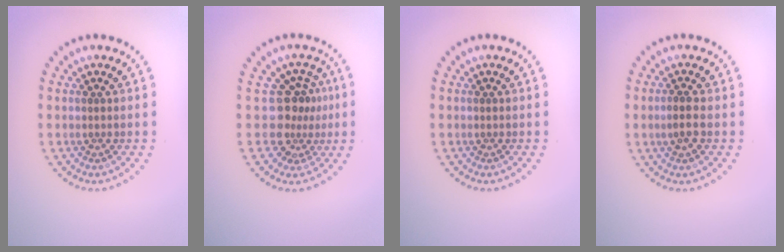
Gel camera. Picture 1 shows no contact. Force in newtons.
{"total": 3.4, "press": 2.4, "slide": 2.4}
{"total": 0.0}
{"total": 1.9, "press": 1.8, "slide": 0.6}